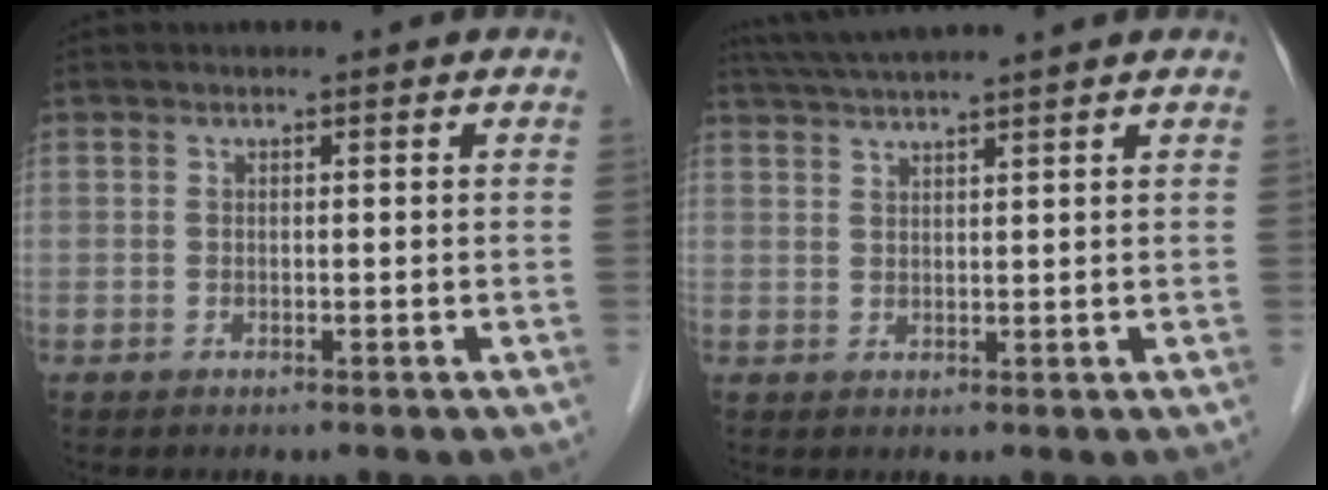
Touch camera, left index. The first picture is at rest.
{"total": 7.8, "force": [6.8, -1.2, 3.5], "torque": [-0.061, 0.032, 0.107]}